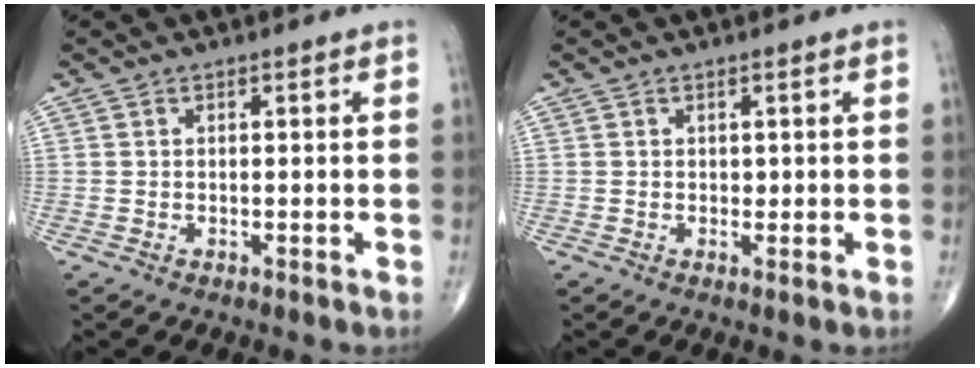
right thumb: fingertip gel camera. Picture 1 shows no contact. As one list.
[{"total": 0.6, "force": [0.2, 0.5, 0.4], "torque": [0.001, 0.000, 0.003]}]